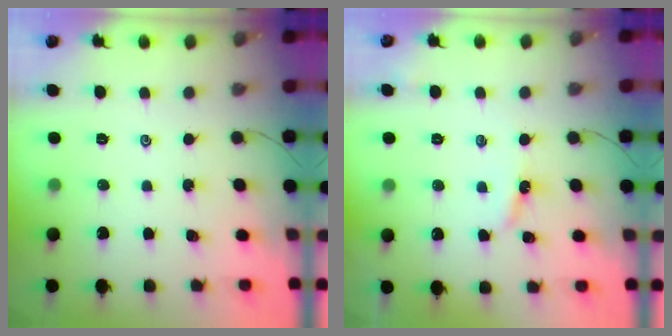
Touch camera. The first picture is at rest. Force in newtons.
{"total": 3.3, "press": 3.3, "slide": 0.3}